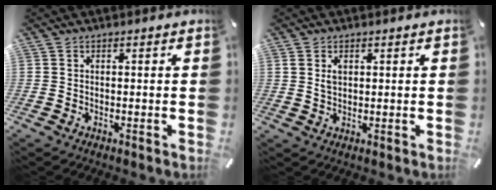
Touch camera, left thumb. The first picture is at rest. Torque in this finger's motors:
{"motor_torque": [0.16, 0.40, -0.03, -0.03, 0.00]}